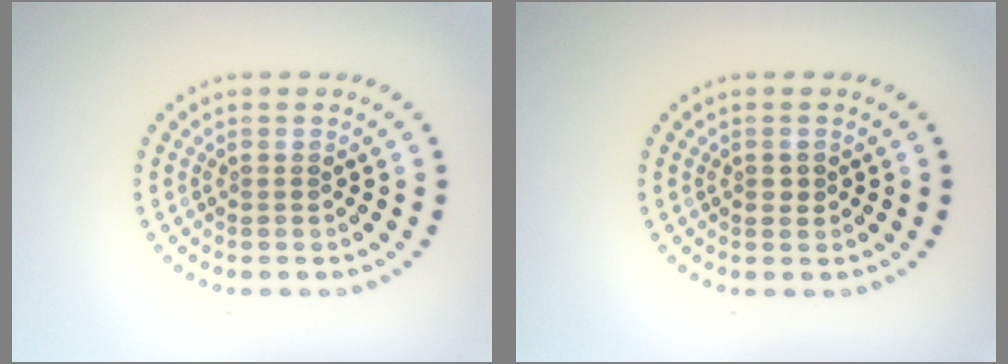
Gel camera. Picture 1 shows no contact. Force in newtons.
{"total": 0.8, "press": 0.8, "slide": 0.1}